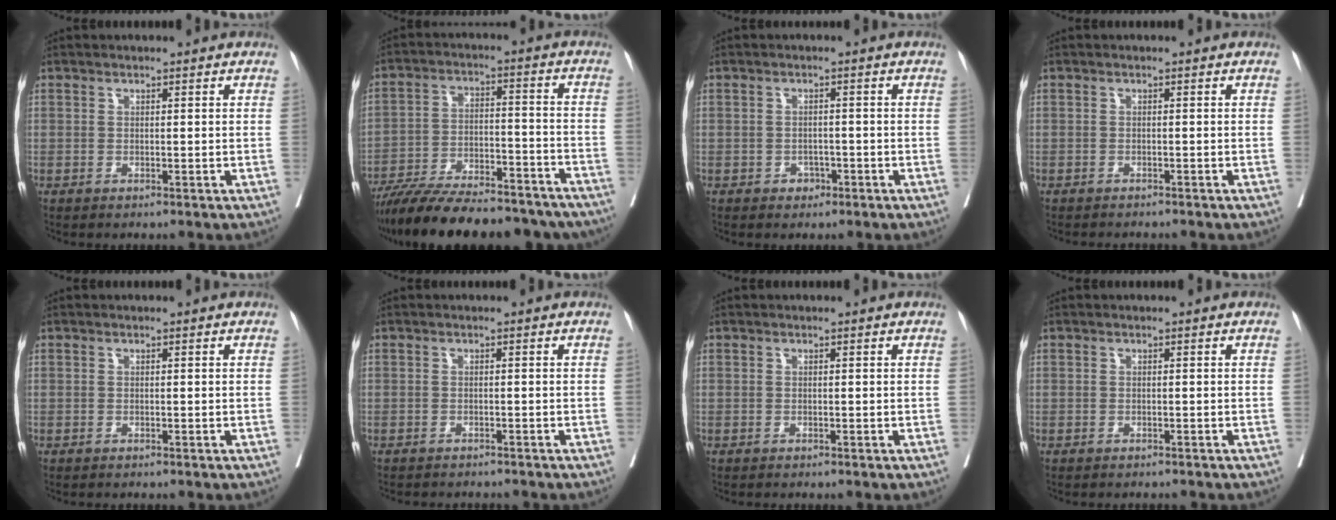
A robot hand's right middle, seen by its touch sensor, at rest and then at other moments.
{"total": 25.0, "force": [-21.7, 5.7, 11.0], "torque": [-0.166, -0.009, -0.319]}
{"total": 1.8, "force": [-1.0, 1.3, 0.6], "torque": [-0.007, 0.005, -0.013]}
{"total": 3.8, "force": [-3.5, 0.5, 1.3], "torque": [-0.018, -0.006, -0.046]}
{"total": 0.8, "force": [-0.8, 0.1, 0.2], "torque": [-0.007, -0.002, -0.014]}
{"total": 5.8, "force": [-5.4, 1.2, 1.5], "torque": [-0.014, -0.005, -0.070]}
{"total": 0.7, "force": [-0.6, 0.0, 0.2], "torque": [-0.004, -0.001, -0.013]}
{"total": 3.0, "force": [-2.8, 0.5, 0.8], "torque": [-0.007, -0.004, -0.036]}